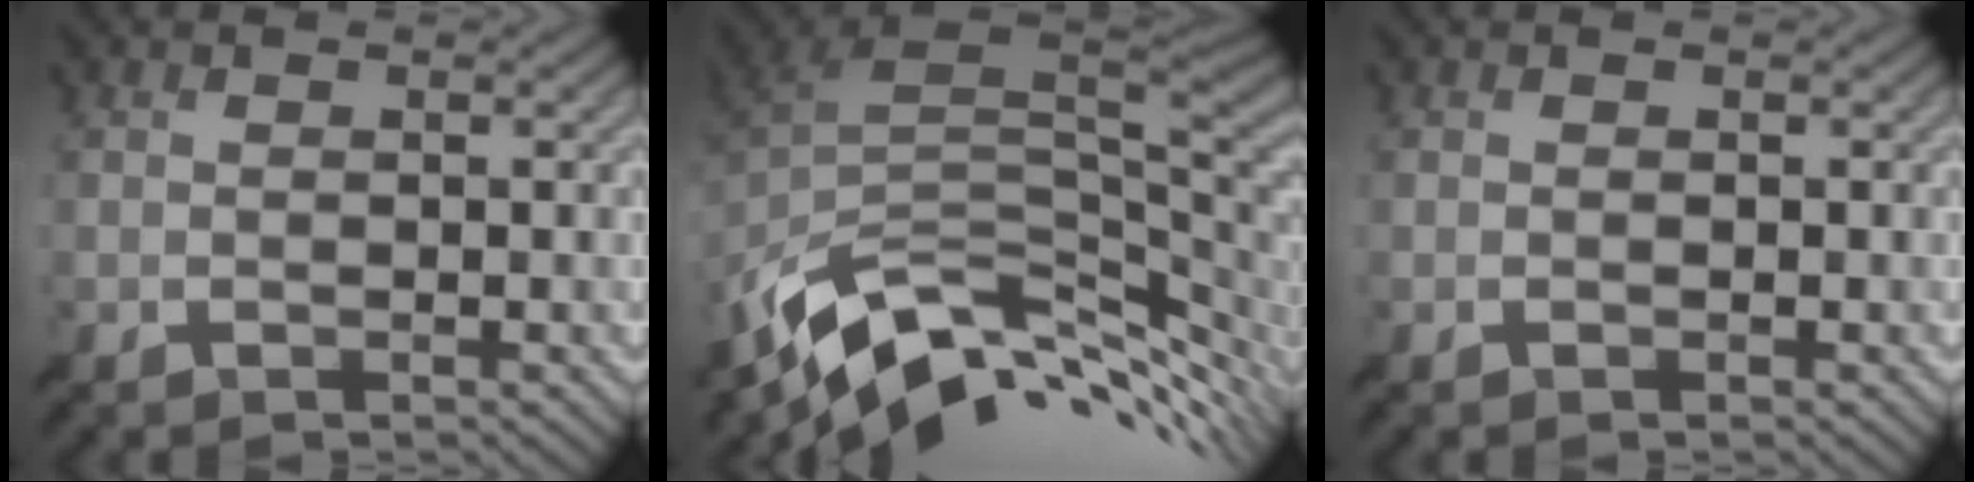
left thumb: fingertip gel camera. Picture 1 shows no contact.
{"total": 13.4, "force": [-3.8, 7.6, 10.3], "torque": [-0.226, -0.025, -0.056]}
{"total": 0.0}